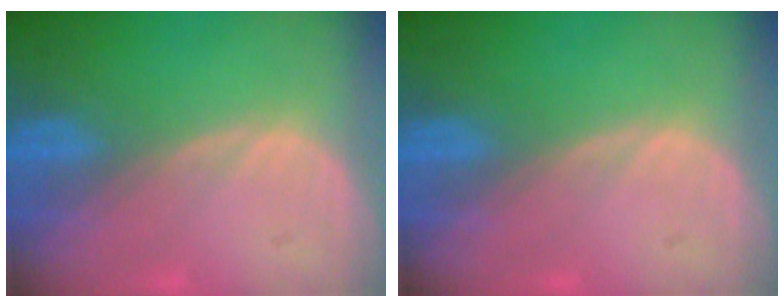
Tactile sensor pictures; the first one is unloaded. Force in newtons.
{"total": 0.0}